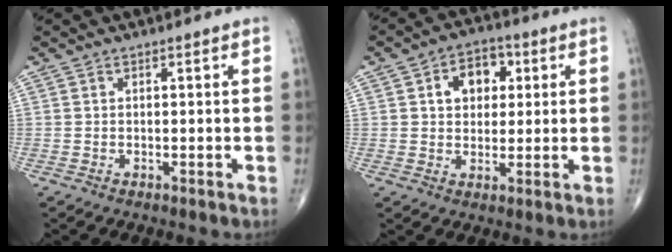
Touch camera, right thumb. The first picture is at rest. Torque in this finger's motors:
{"motor_torque": [0.23, 1.42, 0.80, 0.46, 0.08]}